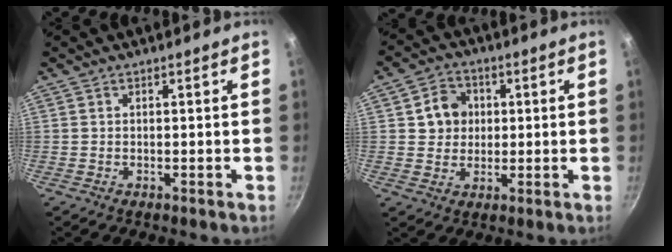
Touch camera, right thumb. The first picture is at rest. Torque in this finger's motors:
{"motor_torque": [-0.32, 0.28, 0.26, -0.40, 0.01]}